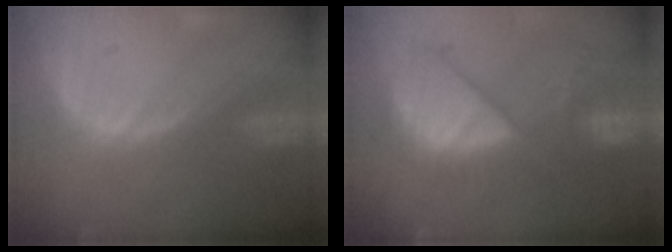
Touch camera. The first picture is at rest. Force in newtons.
{"total": 10.1, "press": 9.5, "slide": 3.5}